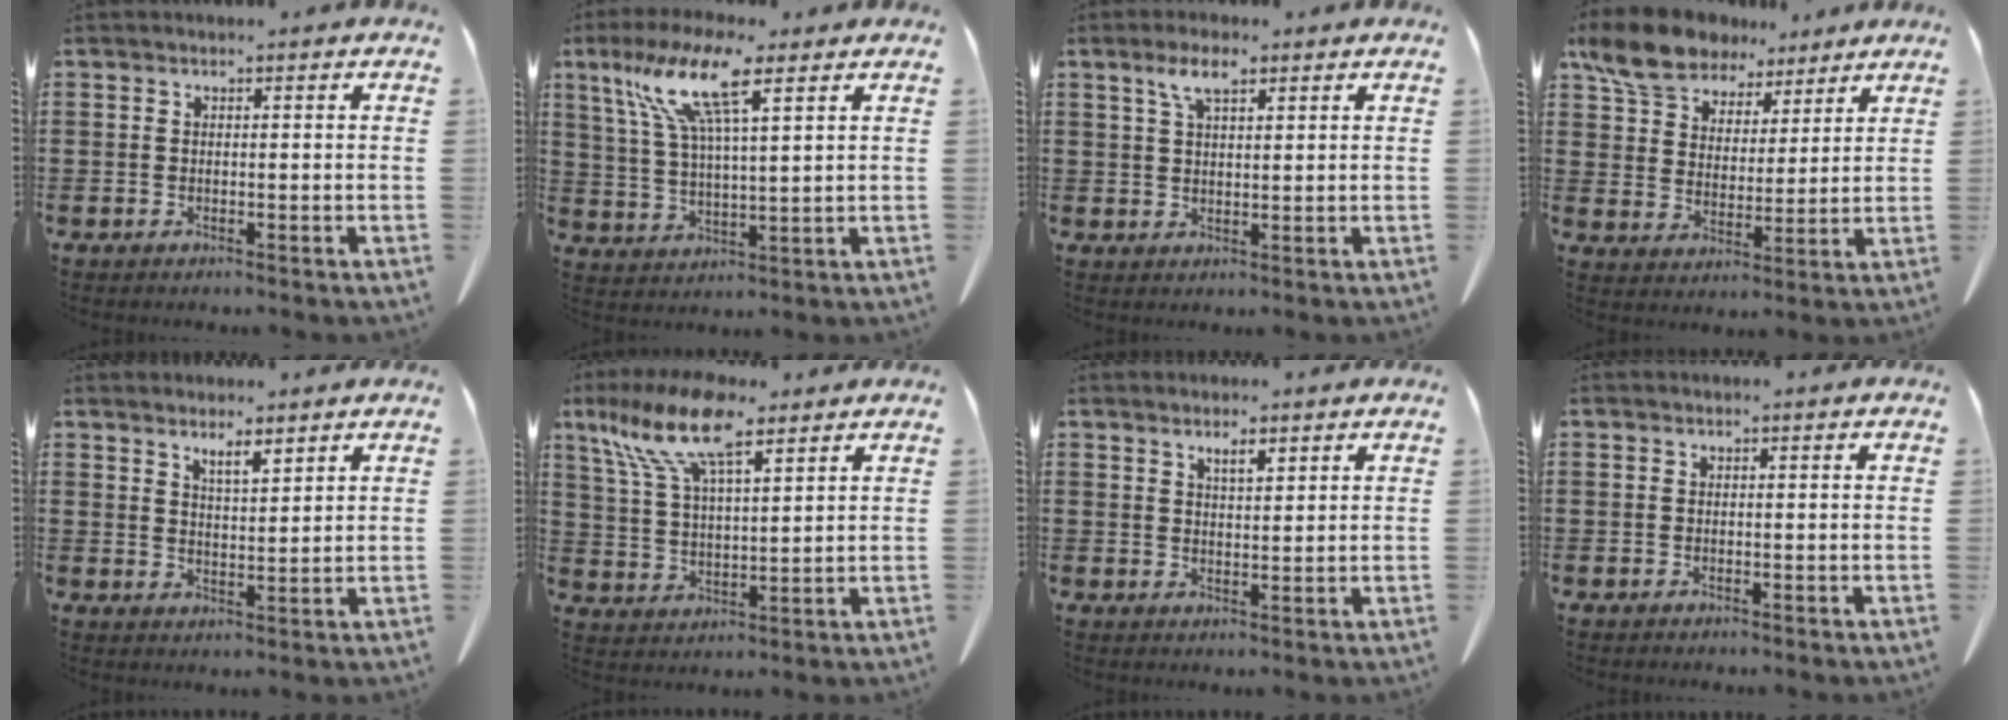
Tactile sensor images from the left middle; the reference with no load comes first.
{"total": 11.5, "force": [7.2, 2.1, 8.8], "torque": [-0.195, -0.010, 0.123]}
{"total": 4.6, "force": [2.6, 1.4, 3.5], "torque": [-0.077, 0.008, 0.044]}
{"total": 9.3, "force": [7.8, 4.1, 2.9], "torque": [-0.095, -0.021, 0.147]}
{"total": 3.2, "force": [2.9, 0.4, 1.4], "torque": [-0.024, -0.008, 0.050]}
{"total": 12.3, "force": [8.4, 3.8, 8.1], "torque": [-0.185, -0.012, 0.150]}
{"total": 2.4, "force": [1.8, 0.5, 1.5], "torque": [-0.023, 0.000, 0.030]}
{"total": 0.0}